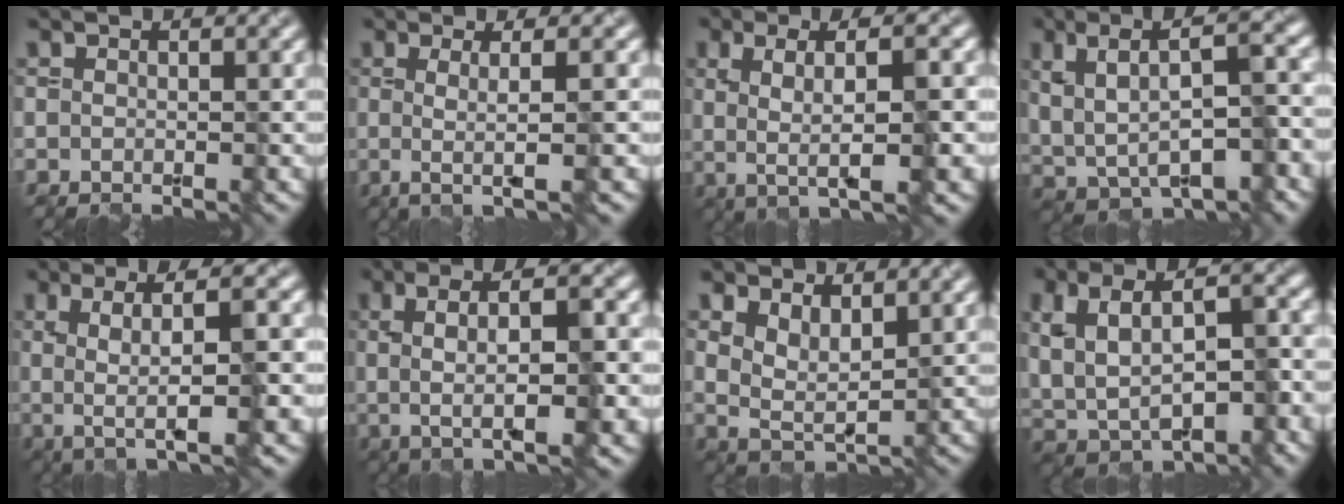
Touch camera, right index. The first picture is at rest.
{"total": 3.2, "force": [-0.4, 0.3, 3.1], "torque": [-0.058, -0.004, -0.001]}
{"total": 5.2, "force": [-0.6, 1.1, 5.1], "torque": [-0.092, -0.002, -0.001]}
{"total": 9.0, "force": [1.0, 3.7, 8.1], "torque": [-0.145, 0.000, 0.028]}
{"total": 6.1, "force": [-0.7, 1.3, 5.9], "torque": [-0.096, -0.001, -0.004]}
{"total": 6.5, "force": [-0.2, 1.6, 6.3], "torque": [-0.104, -0.001, 0.003]}
{"total": 2.5, "force": [1.3, 1.3, 1.7], "torque": [-0.045, -0.010, 0.038]}
{"total": 10.2, "force": [0.0, 5.7, 8.5], "torque": [-0.151, 0.000, 0.025]}